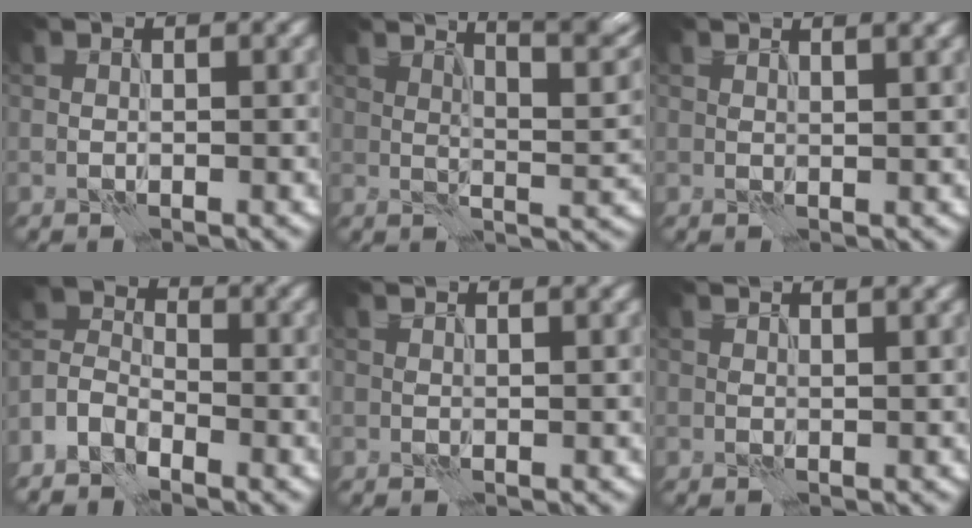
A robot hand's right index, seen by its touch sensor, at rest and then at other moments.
{"total": 9.0, "force": [6.1, 2.3, 6.2], "torque": [-0.067, 0.020, 0.069]}
{"total": 3.0, "force": [2.0, 1.2, 1.9], "torque": [-0.009, 0.012, 0.010]}
{"total": 3.9, "force": [-3.1, 2.1, 1.2], "torque": [-0.032, 0.004, -0.070]}
{"total": 1.4, "force": [1.0, 0.5, 0.9], "torque": [-0.006, 0.003, 0.009]}
{"total": 2.4, "force": [1.6, 0.9, 1.5], "torque": [-0.007, 0.008, 0.008]}